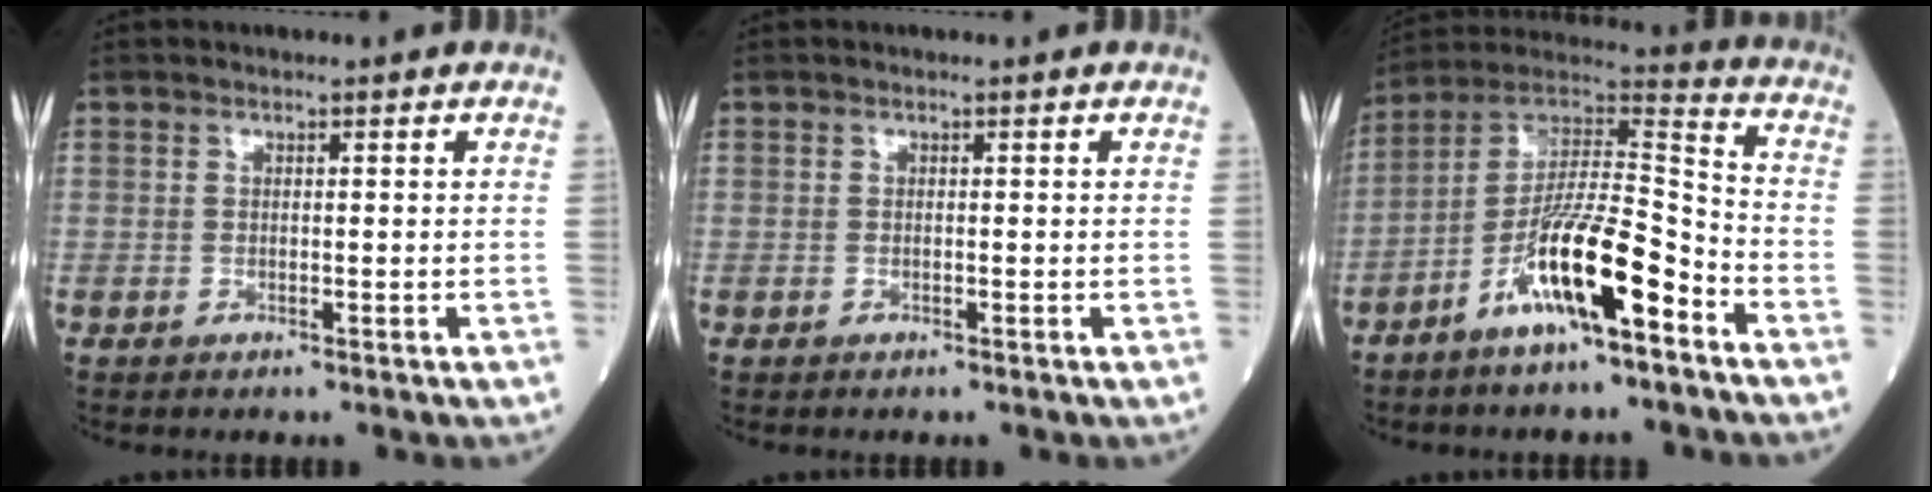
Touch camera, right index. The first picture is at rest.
{"total": 0.0}
{"total": 14.8, "force": [-7.7, 2.2, 12.5], "torque": [-0.231, 0.003, -0.138]}